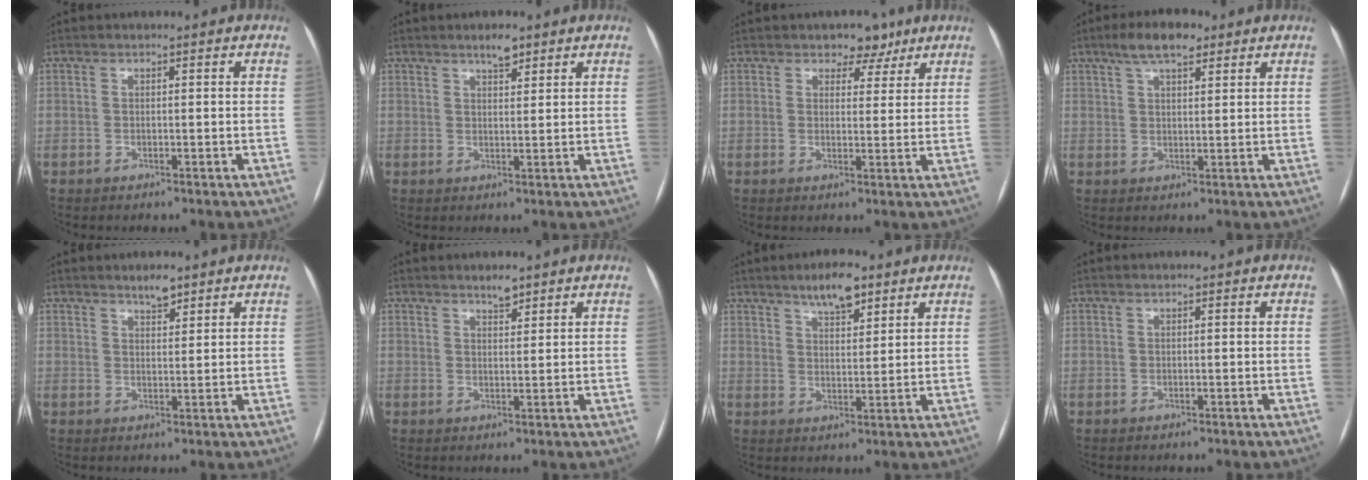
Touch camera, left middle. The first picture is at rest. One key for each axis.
{"total": 2.6, "fx": 2.0, "fy": 0.7, "fz": 1.5, "tx": -0.027, "ty": 0.002, "tz": 0.033}
{"total": 4.3, "fx": 3.0, "fy": 2.7, "fz": 1.4, "tx": -0.006, "ty": 0.002, "tz": 0.040}
{"total": 6.5, "fx": 4.3, "fy": 2.2, "fz": 4.3, "tx": -0.080, "ty": 0.017, "tz": 0.074}
{"total": 2.6, "fx": 2.1, "fy": 0.7, "fz": 1.2, "tx": -0.022, "ty": 0.000, "tz": 0.036}
{"total": 2.1, "fx": 1.8, "fy": 0.5, "fz": 0.9, "tx": -0.016, "ty": 0.000, "tz": 0.031}
{"total": 6.2, "fx": 4.4, "fy": 1.9, "fz": 3.9, "tx": -0.065, "ty": 0.006, "tz": 0.073}
{"total": 0.0}